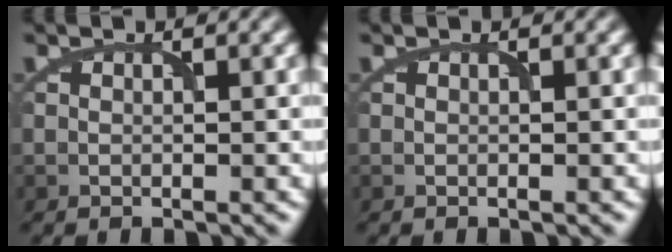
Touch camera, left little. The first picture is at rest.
{"total": 0.0}